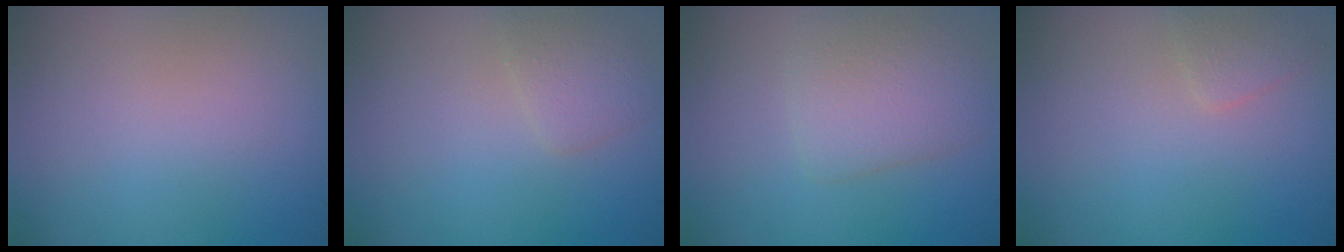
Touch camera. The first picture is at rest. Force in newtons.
{"total": 1.5, "press": 1.5, "slide": 0.1}
{"total": 2.9, "press": 2.9, "slide": 0.2}
{"total": 1.1, "press": 1.1, "slide": 0.1}